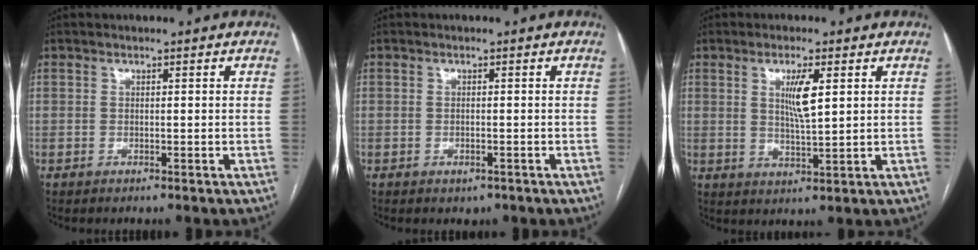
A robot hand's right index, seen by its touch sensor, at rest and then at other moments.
{"total": 1.2, "force": [-0.7, 0.8, 0.7], "torque": [-0.012, 0.000, -0.001]}
{"total": 5.2, "force": [1.7, 0.5, 4.9], "torque": [-0.092, -0.007, 0.032]}